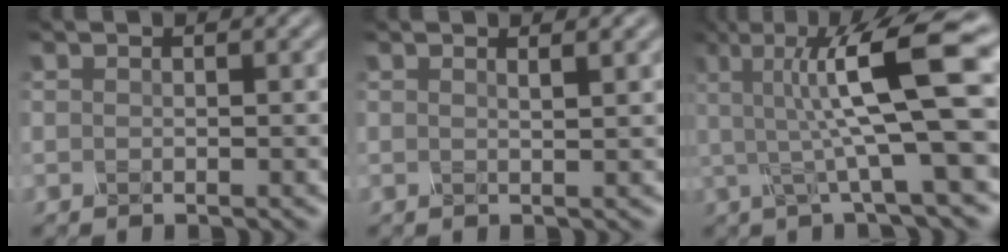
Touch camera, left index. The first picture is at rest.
{"total": 1.7, "force": [0.9, 0.6, 1.2], "torque": [-0.007, 0.002, 0.006]}
{"total": 10.3, "force": [1.9, 1.9, 10.0], "torque": [-0.148, 0.010, 0.028]}